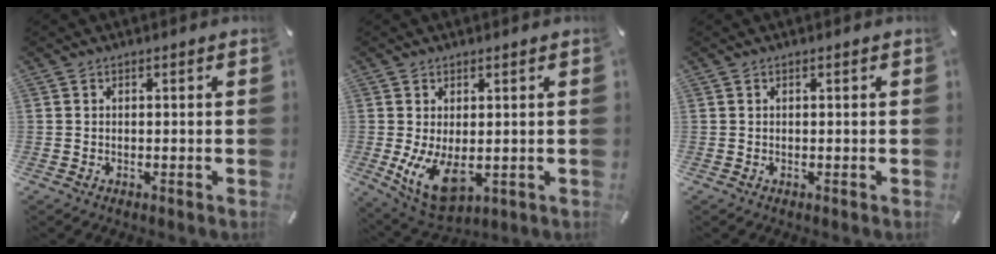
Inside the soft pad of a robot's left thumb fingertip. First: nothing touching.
{"total": 9.7, "force": [-0.6, 5.2, 8.1], "torque": [-0.156, -0.020, -0.002]}
{"total": 0.0}